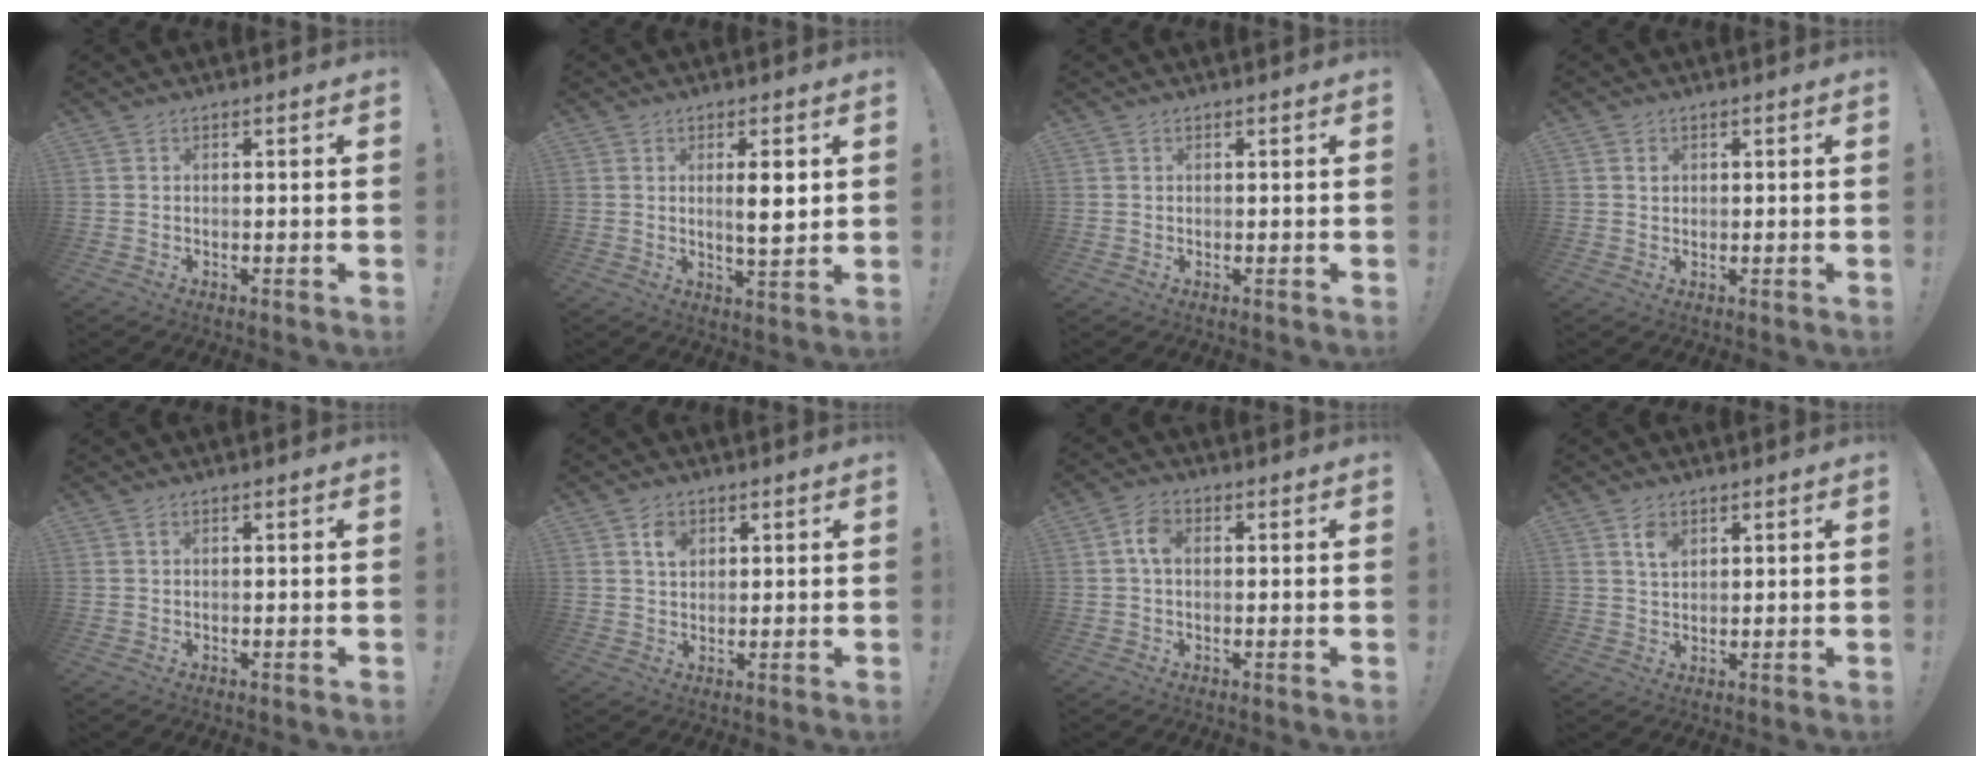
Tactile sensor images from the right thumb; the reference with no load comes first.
{"total": 6.0, "force": [1.2, 1.1, 5.8], "torque": [-0.083, -0.014, 0.012]}
{"total": 1.2, "force": [0.6, 1.1, -0.1], "torque": [0.006, -0.006, 0.009]}
{"total": 1.2, "force": [0.5, 1.0, 0.3], "torque": [-0.003, 0.001, 0.008]}
{"total": 0.0}
{"total": 3.6, "force": [1.6, 2.6, 1.8], "torque": [-0.015, -0.006, 0.026]}
{"total": 4.4, "force": [0.4, 2.9, 3.3], "torque": [-0.059, 0.012, 0.008]}
{"total": 3.6, "force": [2.0, 2.2, 2.1], "torque": [-0.027, -0.009, 0.034]}